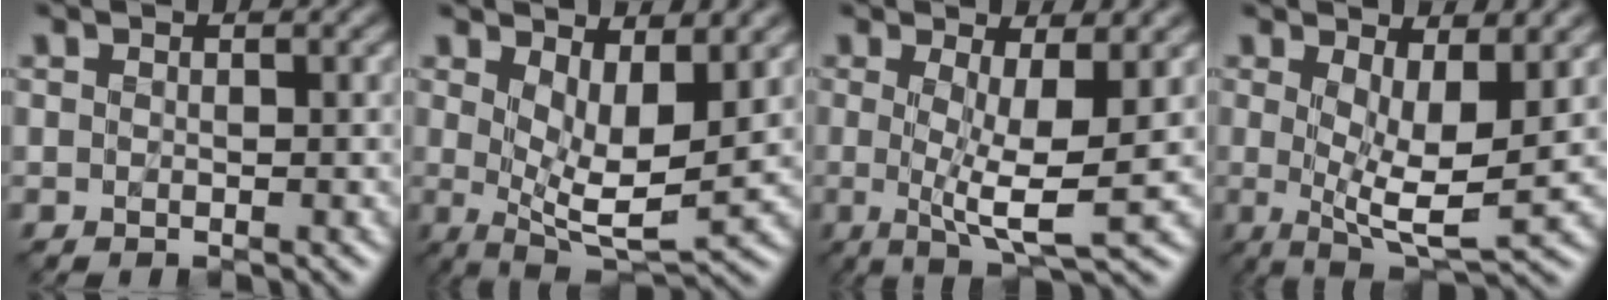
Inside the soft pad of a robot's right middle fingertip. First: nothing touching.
{"total": 5.0, "force": [1.4, 1.8, 4.5], "torque": [-0.086, -0.017, 0.028]}
{"total": 4.4, "force": [0.0, 0.4, 4.3], "torque": [-0.076, -0.009, -0.001]}
{"total": 4.9, "force": [0.7, 1.3, 4.7], "torque": [-0.088, -0.016, 0.014]}